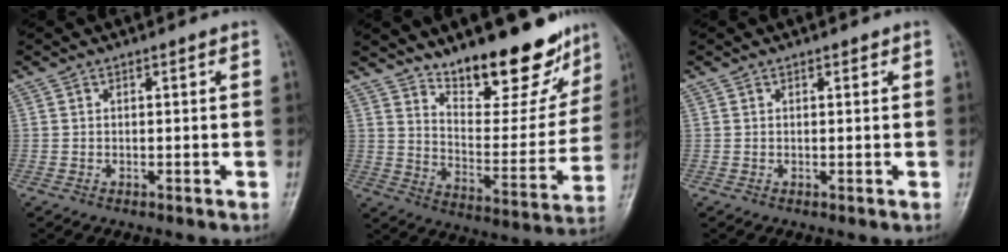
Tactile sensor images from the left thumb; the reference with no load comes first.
{"total": 18.7, "force": [14.1, 6.6, 10.3], "torque": [-0.096, -0.101, 0.221]}
{"total": 0.7, "force": [0.4, 0.3, 0.5], "torque": [-0.005, -0.001, 0.004]}